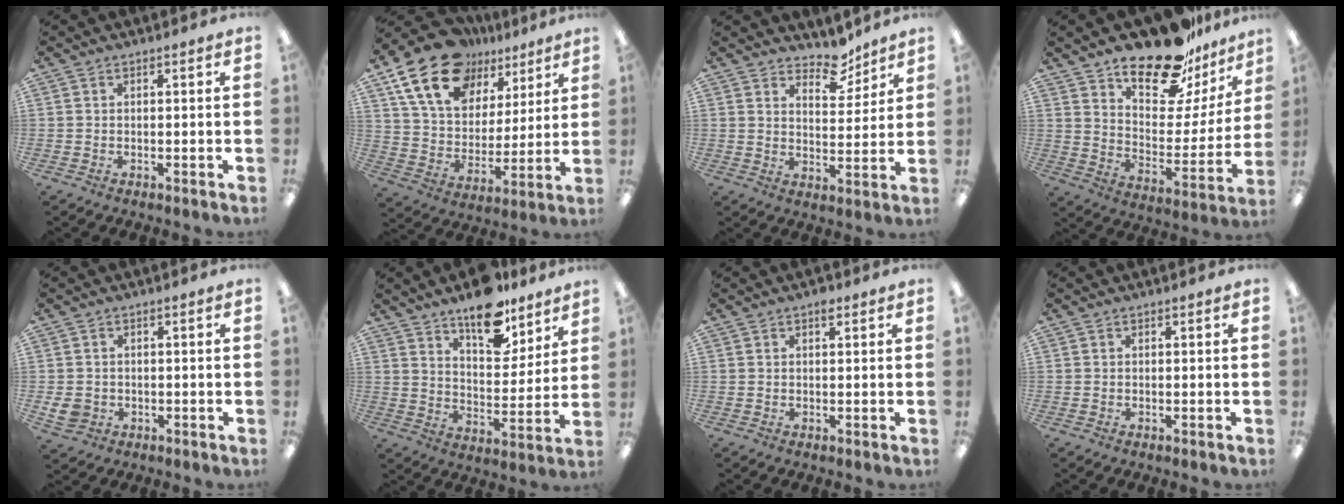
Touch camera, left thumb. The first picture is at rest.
{"total": 19.7, "force": [12.7, 11.9, 9.2], "torque": [-0.172, -0.060, 0.235]}
{"total": 7.9, "force": [6.6, 3.4, 2.5], "torque": [-0.023, -0.047, 0.116]}
{"total": 19.5, "force": [16.0, 7.1, 8.7], "torque": [-0.146, -0.120, 0.276]}
{"total": 3.7, "force": [-0.8, 3.2, 1.6], "torque": [-0.041, 0.000, -0.015]}
{"total": 14.1, "force": [11.1, 6.0, 6.3], "torque": [-0.089, -0.073, 0.198]}
{"total": 1.7, "force": [1.0, 0.7, 1.1], "torque": [-0.008, -0.004, 0.014]}
{"total": 0.0}